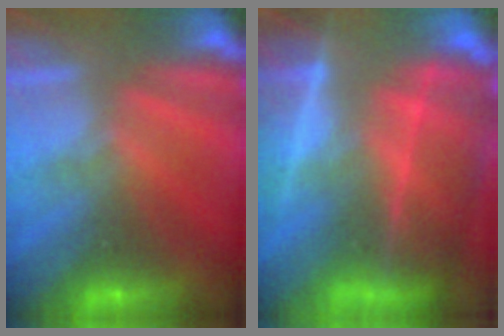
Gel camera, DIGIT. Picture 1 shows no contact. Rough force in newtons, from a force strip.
{"total": 7.0}